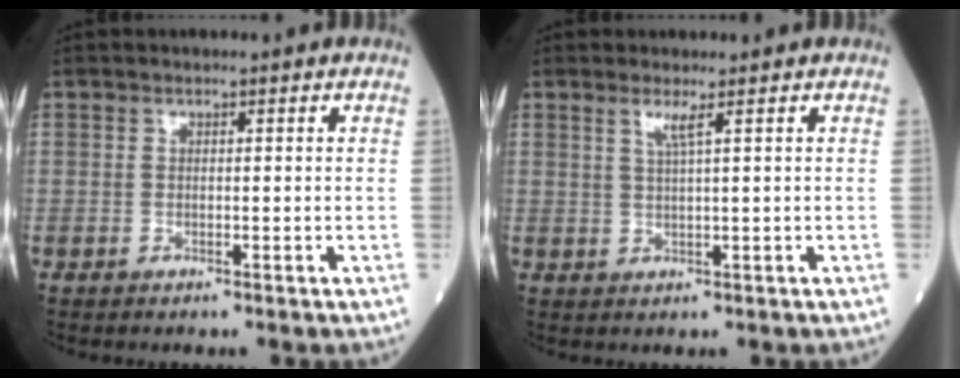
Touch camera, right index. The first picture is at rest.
{"total": 1.9, "force": [1.0, -0.5, 1.6], "torque": [-0.036, -0.005, 0.023]}